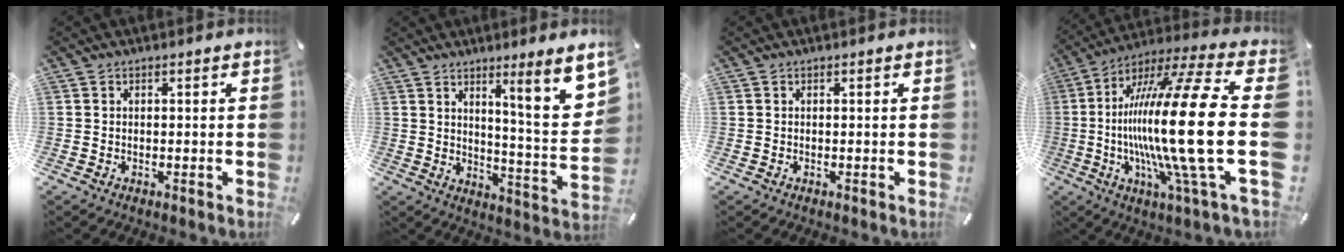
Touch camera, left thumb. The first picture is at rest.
{"total": 12.7, "force": [7.7, 0.8, 10.1], "torque": [-0.134, -0.071, 0.114]}
{"total": 0.0}
{"total": 32.3, "force": [-2.8, 3.8, 32.0], "torque": [-0.613, -0.026, -0.061]}